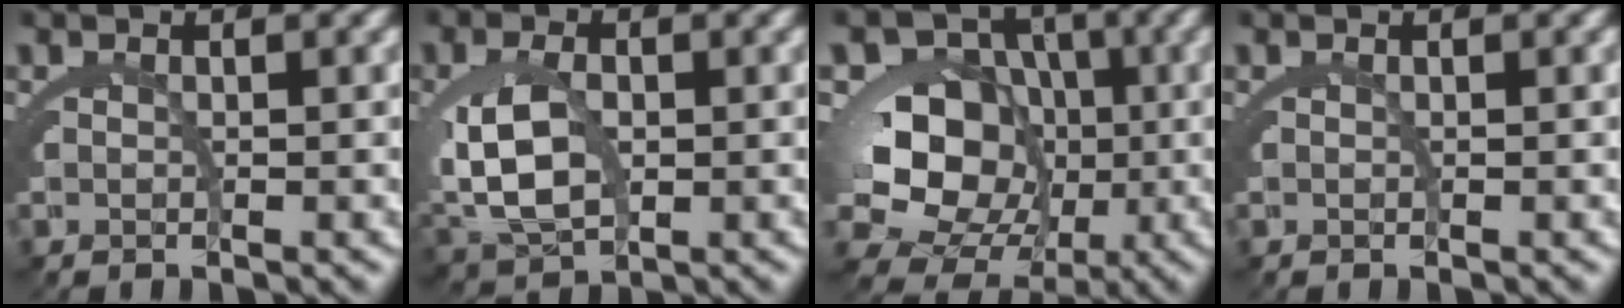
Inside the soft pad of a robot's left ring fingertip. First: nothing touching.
{"total": 6.6, "force": [-0.6, 4.7, 4.6], "torque": [-0.122, -0.024, 0.008]}
{"total": 13.9, "force": [-2.0, 11.6, 7.4], "torque": [-0.144, -0.067, -0.021]}
{"total": 0.0}